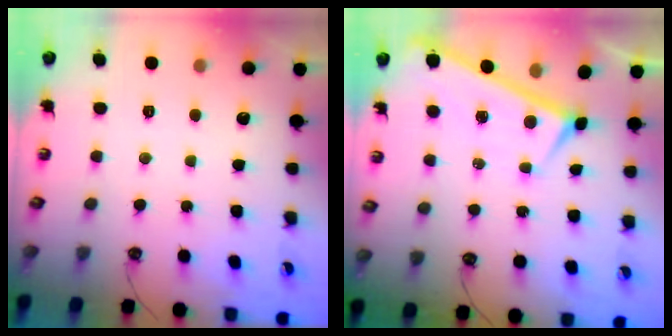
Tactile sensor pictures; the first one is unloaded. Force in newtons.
{"total": 0.0}